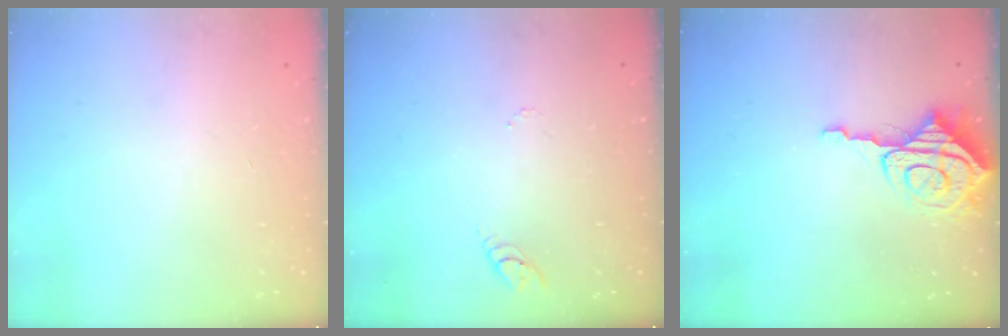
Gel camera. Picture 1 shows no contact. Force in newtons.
{"total": 2.7, "press": 2.7, "slide": 0.2}
{"total": 10.0, "press": 9.9, "slide": 0.9}